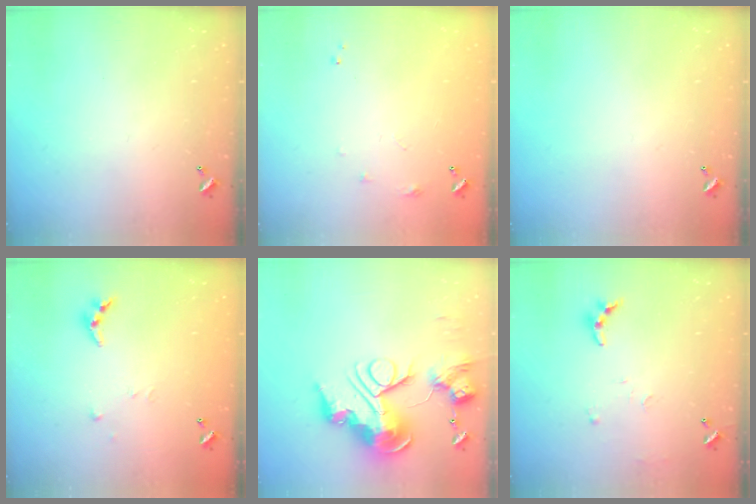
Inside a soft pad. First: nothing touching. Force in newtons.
{"total": 5.9, "press": 5.9, "slide": 0.8}
{"total": 0.0}
{"total": 4.7, "press": 4.7, "slide": 0.3}
{"total": 0.7, "press": 0.7, "slide": 0.0}
{"total": 7.9, "press": 7.9, "slide": 0.5}